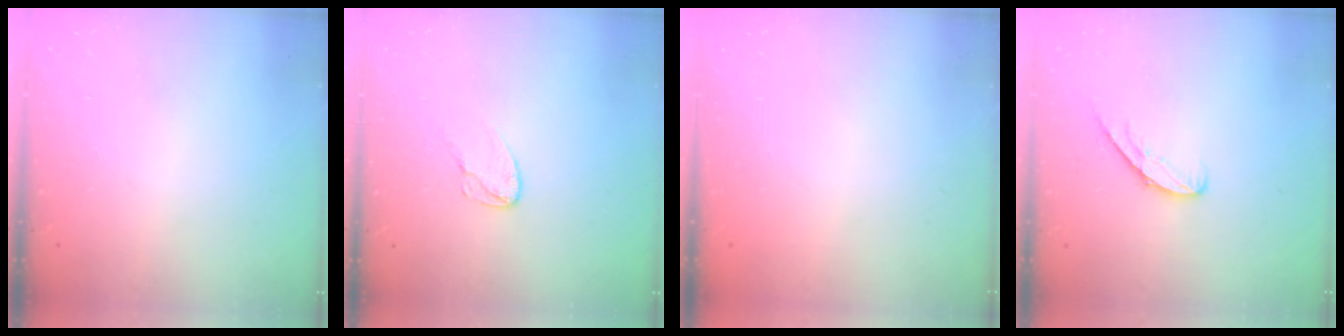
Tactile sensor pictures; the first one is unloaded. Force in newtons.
{"total": 4.1, "press": 4.1, "slide": 0.3}
{"total": 0.0}
{"total": 5.2, "press": 5.2, "slide": 0.3}